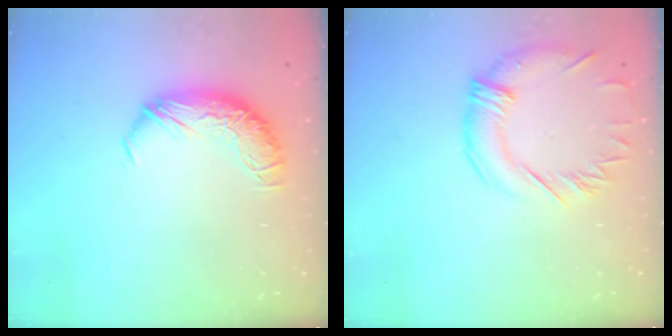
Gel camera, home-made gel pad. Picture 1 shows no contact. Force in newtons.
{"total": 1.4, "press": 0.9, "slide": 1.1}